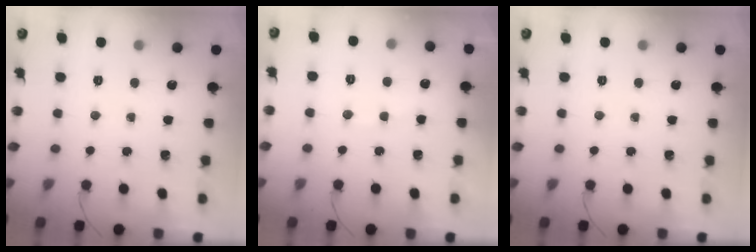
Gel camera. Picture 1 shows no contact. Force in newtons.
{"total": 6.1, "press": 6.0, "slide": 1.1}
{"total": 0.0}